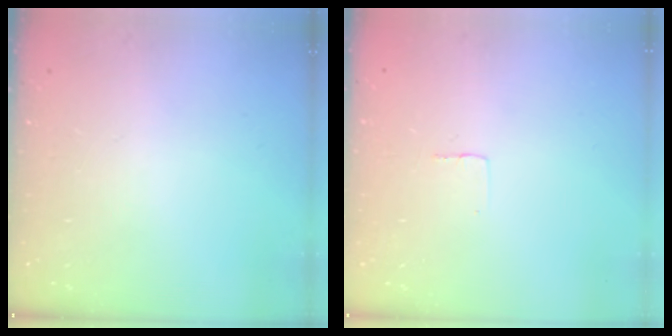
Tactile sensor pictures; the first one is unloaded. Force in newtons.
{"total": 2.4, "press": 2.4, "slide": 0.1}